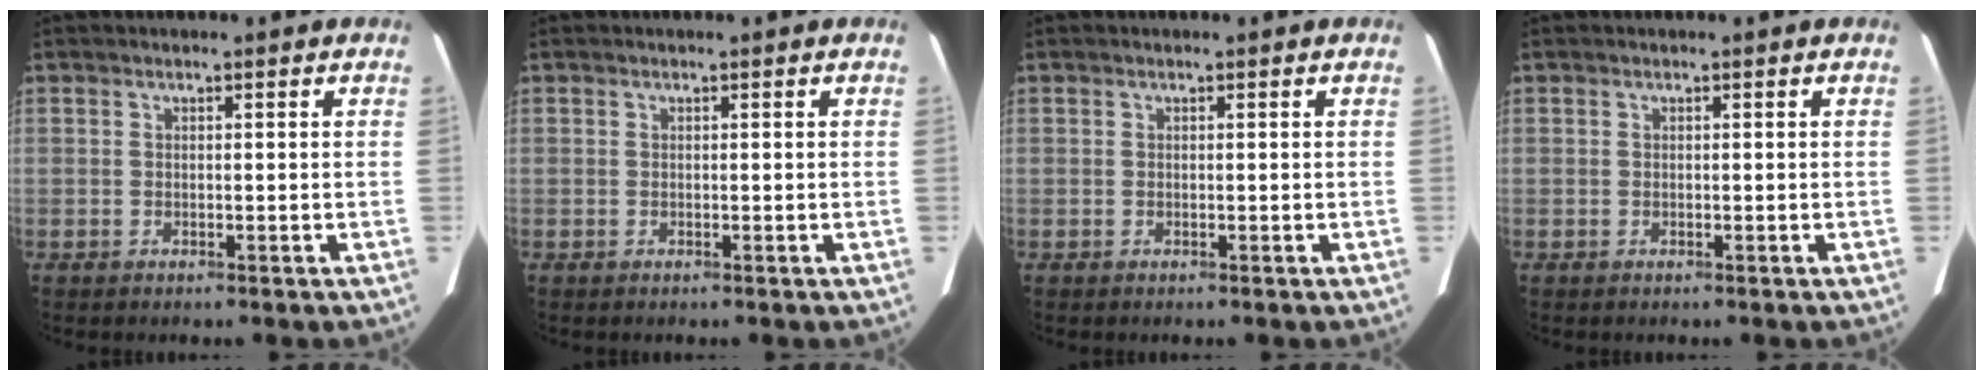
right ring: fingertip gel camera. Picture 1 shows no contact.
{"total": 0.0}
{"total": 0.0}
{"total": 0.0}